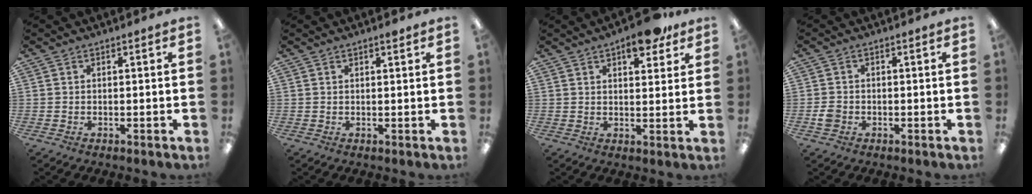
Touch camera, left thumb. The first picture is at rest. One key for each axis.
{"total": 1.0, "fx": 0.7, "fy": 0.3, "fz": 0.6, "tx": -0.013, "ty": 0.002, "tz": 0.012}
{"total": 8.5, "fx": 5.7, "fy": 3.5, "fz": 5.1, "tx": -0.056, "ty": -0.030, "tz": 0.094}
{"total": 2.5, "fx": -0.8, "fy": 2.0, "fz": 1.2, "tx": -0.020, "ty": 0.005, "tz": -0.015}